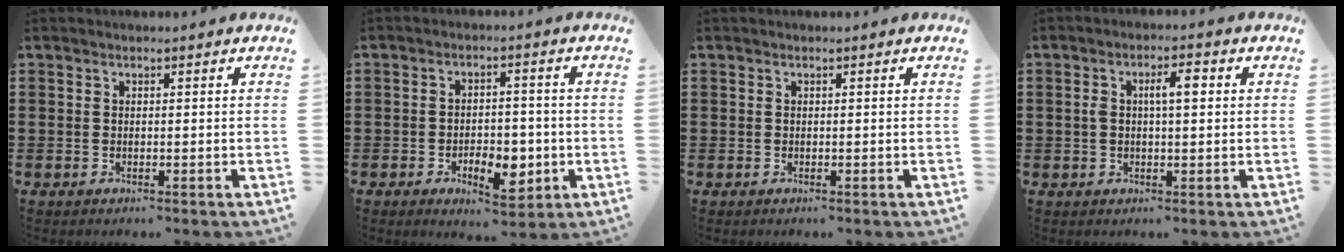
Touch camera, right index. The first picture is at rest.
{"total": 6.4, "force": [-2.4, 3.6, 4.7], "torque": [-0.059, 0.007, -0.042]}
{"total": 0.0}
{"total": 4.1, "force": [0.6, 1.4, 3.8], "torque": [-0.068, 0.006, 0.005]}